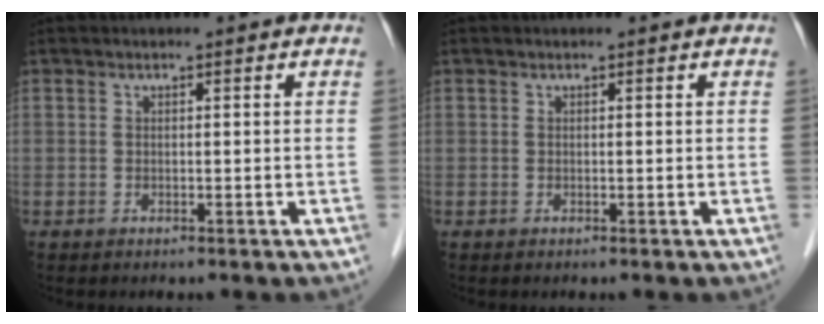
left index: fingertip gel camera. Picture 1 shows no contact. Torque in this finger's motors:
{"motor_torque": [-0.01, 0.00, 0.00, 0.00]}